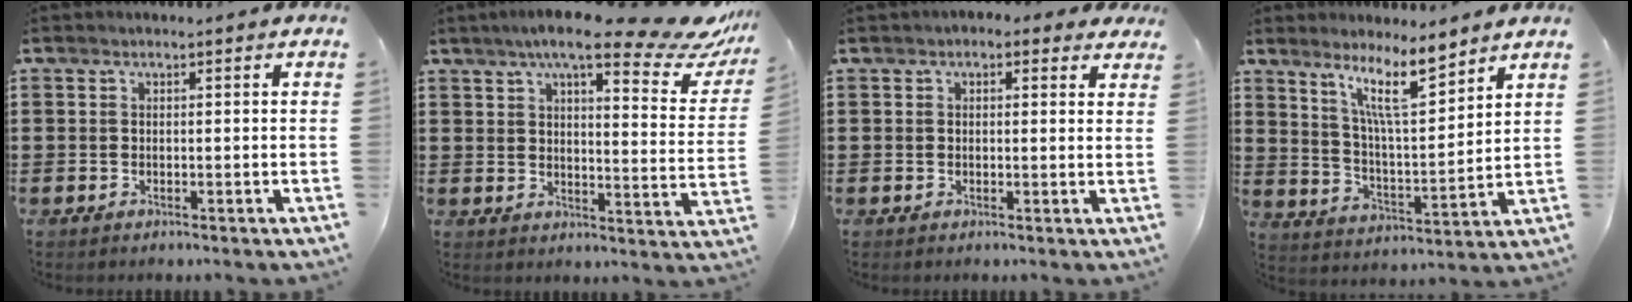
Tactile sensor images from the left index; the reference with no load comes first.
{"total": 12.3, "force": [9.2, 2.2, 7.8], "torque": [-0.132, -0.039, 0.150]}
{"total": 1.9, "force": [1.2, 1.4, 0.5], "torque": [-0.009, 0.006, 0.018]}
{"total": 10.4, "force": [7.4, 2.5, 6.8], "torque": [-0.134, -0.028, 0.130]}